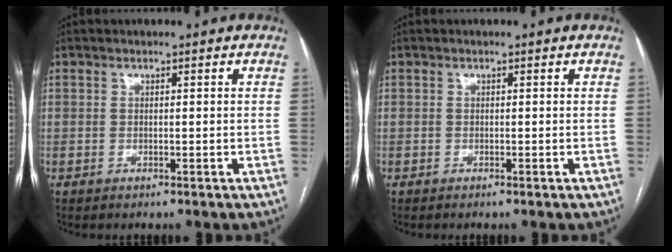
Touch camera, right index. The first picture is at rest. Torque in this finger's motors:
{"motor_torque": [-0.18, -0.02, -0.08, 0.01]}